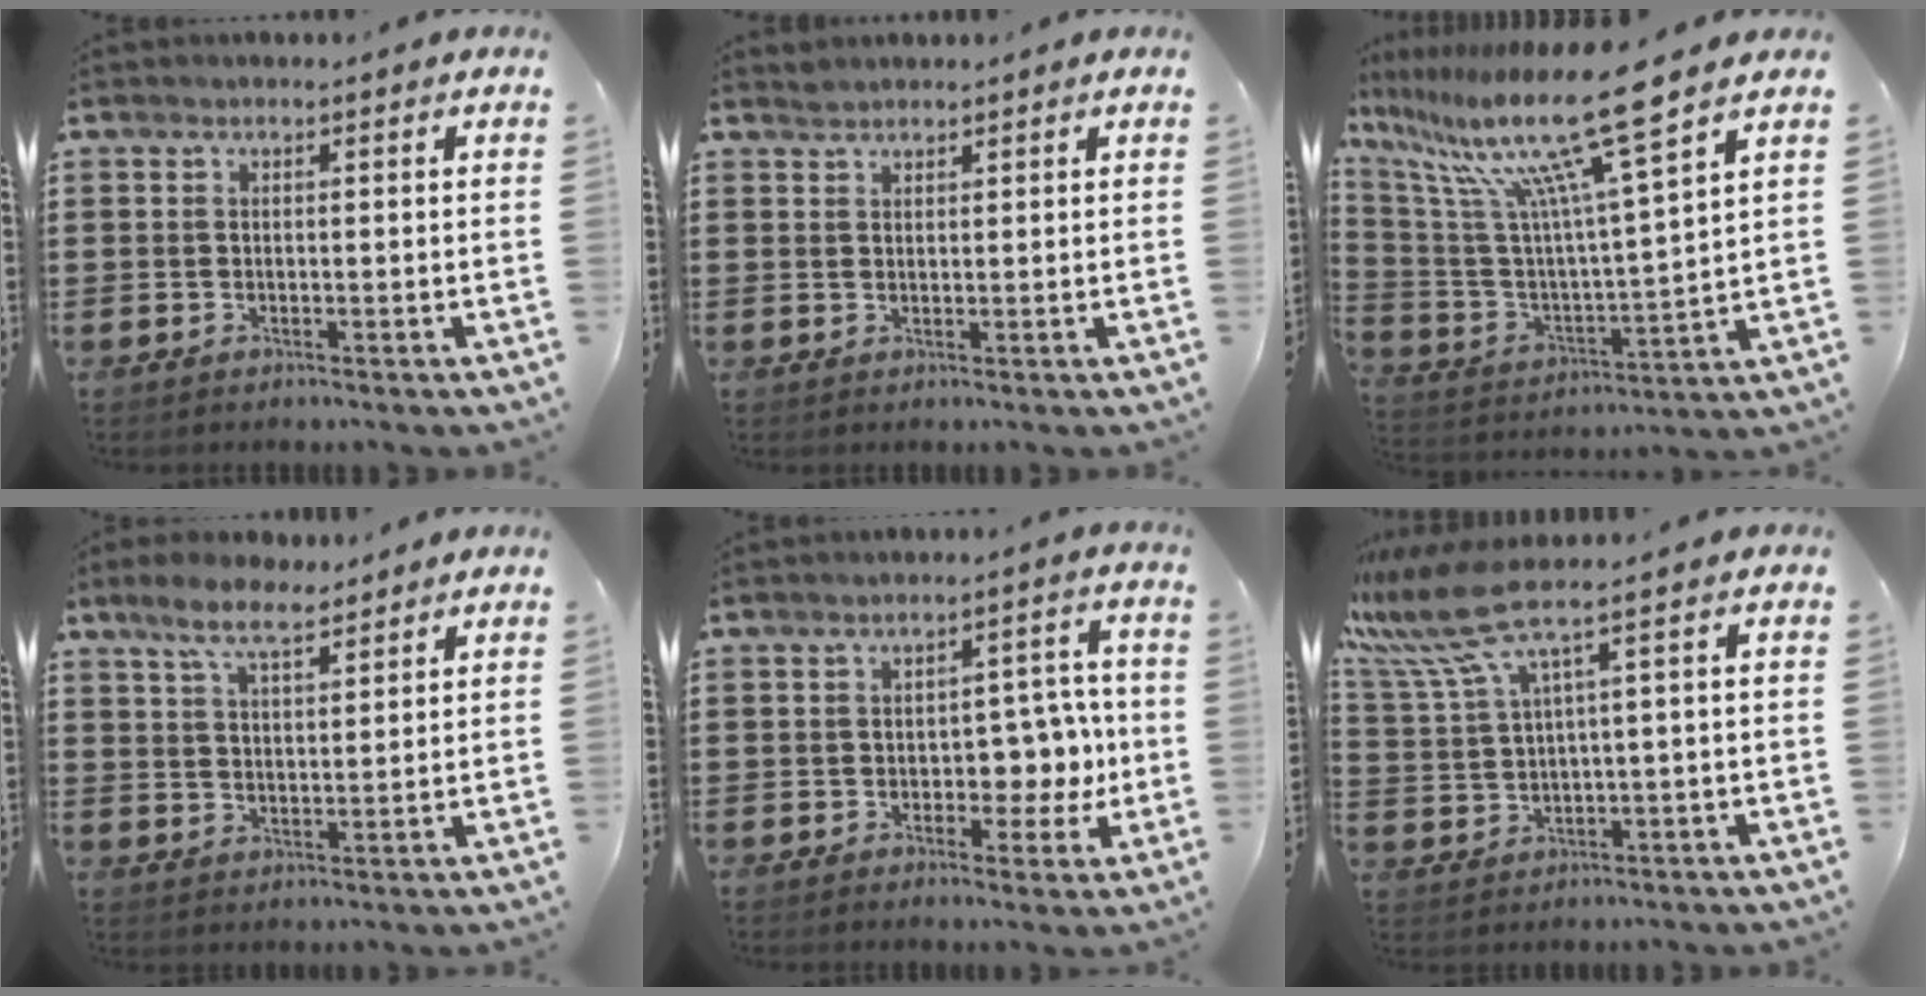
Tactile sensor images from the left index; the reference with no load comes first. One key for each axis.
{"total": 1.1, "fx": 1.0, "fy": 0.2, "fz": 0.0, "tx": -0.004, "ty": -0.002, "tz": 0.021}
{"total": 16.2, "fx": 12.1, "fy": 0.3, "fz": 10.7, "tx": -0.234, "ty": -0.081, "tz": 0.191}
{"total": 6.5, "fx": 5.2, "fy": 1.6, "fz": 3.6, "tx": -0.083, "ty": -0.004, "tz": 0.095}
{"total": 5.8, "fx": -0.5, "fy": 3.8, "fz": 4.3, "tx": -0.064, "ty": 0.001, "tz": -0.017}
{"total": 7.1, "fx": 3.8, "fy": 0.8, "fz": 6.0, "tx": -0.153, "ty": -0.028, "tz": 0.060}